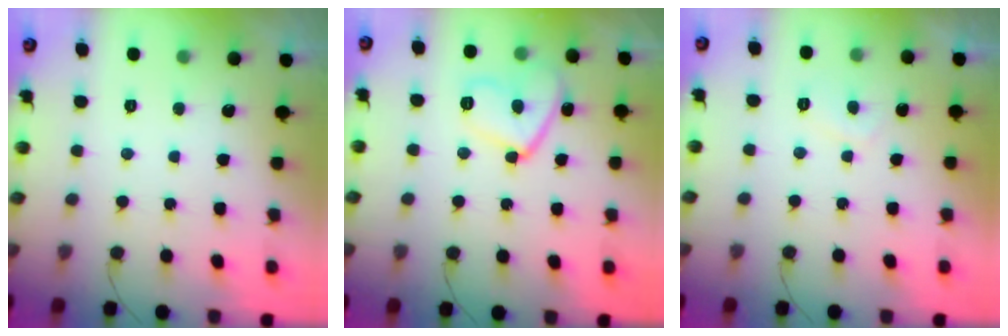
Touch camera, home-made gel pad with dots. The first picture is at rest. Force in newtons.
{"total": 10.7, "press": 10.7, "slide": 0.9}
{"total": 2.0, "press": 1.9, "slide": 0.5}